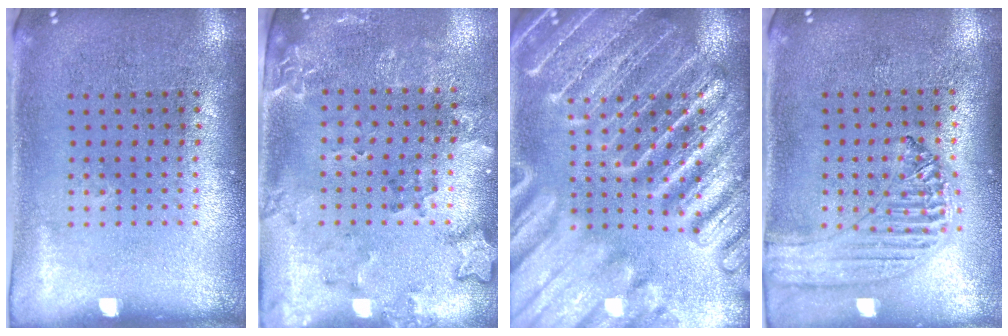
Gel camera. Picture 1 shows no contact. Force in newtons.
{"total": 1.8, "press": 1.5, "slide": 0.9}
{"total": 6.2, "press": 6.1, "slide": 0.7}
{"total": 1.2, "press": 1.2, "slide": 0.1}